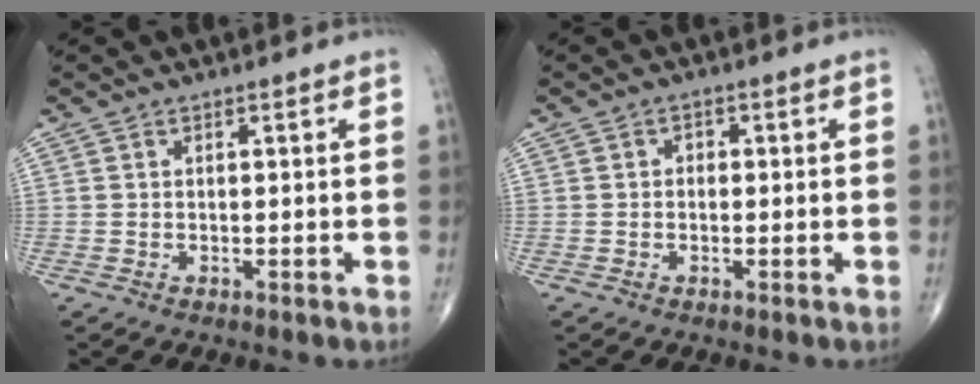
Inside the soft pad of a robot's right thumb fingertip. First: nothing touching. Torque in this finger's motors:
{"motor_torque": [0.00, -0.15, 0.04, -0.21, 0.06]}